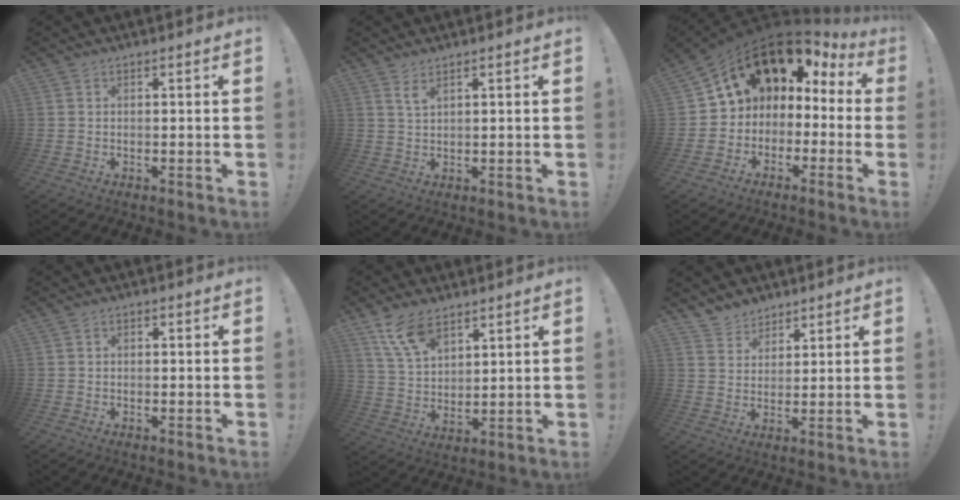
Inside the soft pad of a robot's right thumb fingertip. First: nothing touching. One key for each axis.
{"total": 2.6, "fx": 1.7, "fy": 0.4, "fz": 1.9, "tx": -0.033, "ty": -0.006, "tz": 0.028}
{"total": 12.3, "fx": 6.9, "fy": 7.9, "fz": 6.4, "tx": -0.087, "ty": -0.052, "tz": 0.125}
{"total": 1.1, "fx": -0.7, "fy": 0.7, "fz": 0.5, "tx": -0.008, "ty": 0.003, "tz": -0.012}
{"total": 10.5, "fx": 7.4, "fy": 4.6, "fz": 5.8, "tx": -0.108, "ty": -0.035, "tz": 0.140}
{"total": 5.7, "fx": 4.7, "fy": 3.1, "fz": 0.1, "tx": -0.004, "ty": -0.037, "tz": 0.092}